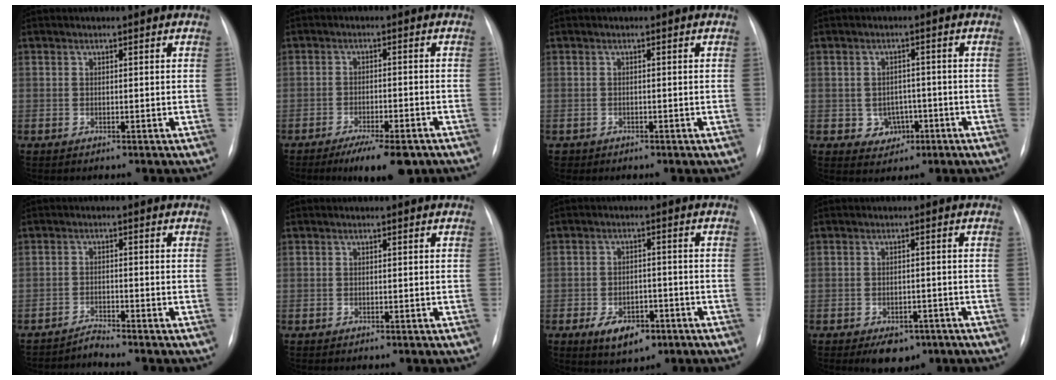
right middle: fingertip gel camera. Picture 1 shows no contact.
{"total": 8.3, "force": [-6.0, 2.0, 5.3], "torque": [-0.071, -0.010, -0.087]}
{"total": 0.7, "force": [-0.4, 0.5, -0.1], "torque": [-0.001, 0.004, -0.004]}
{"total": 4.0, "force": [-1.3, 3.6, 1.3], "torque": [-0.011, 0.010, -0.007]}
{"total": 2.4, "force": [-2.1, -1.0, -0.6], "torque": [0.016, -0.014, -0.036]}
{"total": 0.0}
{"total": 6.6, "force": [-3.5, 3.7, 4.2], "torque": [-0.066, 0.003, -0.049]}
{"total": 4.9, "force": [-3.2, 2.8, 2.4], "torque": [-0.028, 0.000, -0.037]}